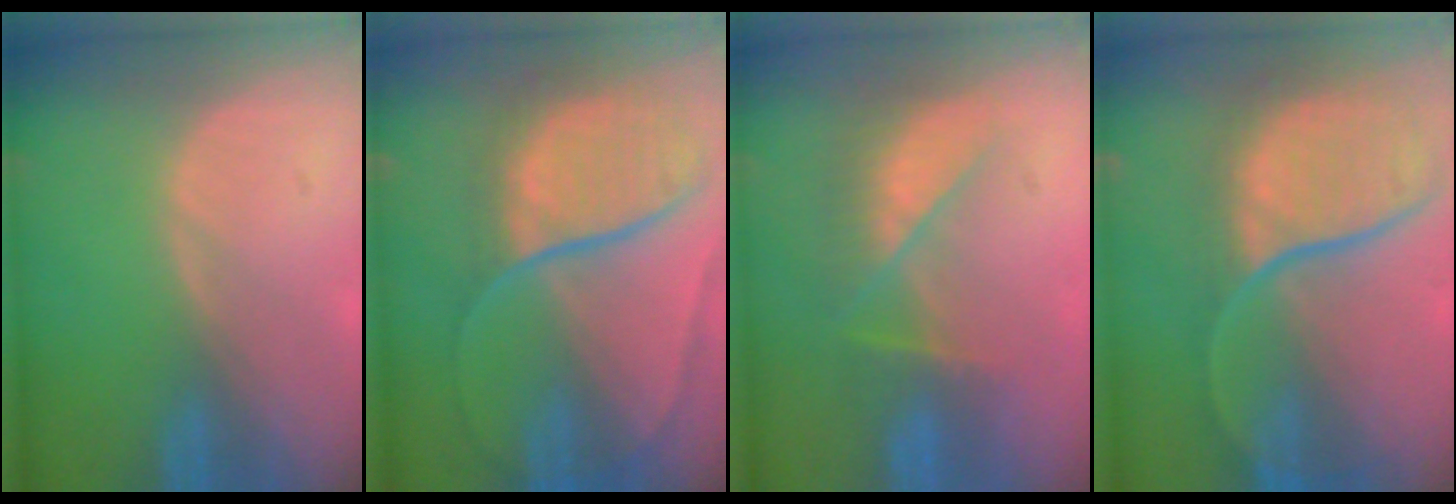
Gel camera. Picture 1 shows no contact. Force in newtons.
{"total": 10.7, "press": 9.0, "slide": 5.9}
{"total": 7.8, "press": 7.0, "slide": 3.4}
{"total": 12.2, "press": 9.9, "slide": 7.1}